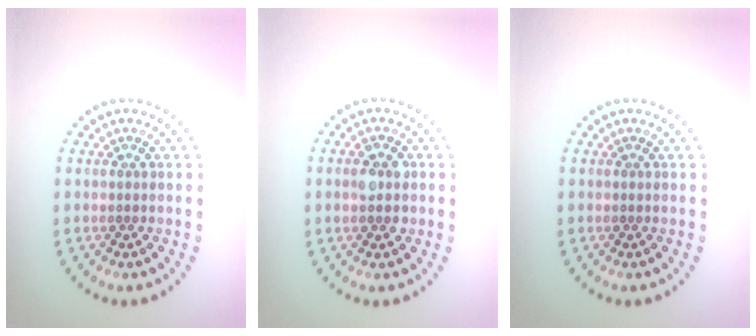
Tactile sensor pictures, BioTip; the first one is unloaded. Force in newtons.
{"total": 2.9, "press": 2.9, "slide": 0.1}
{"total": 0.0}